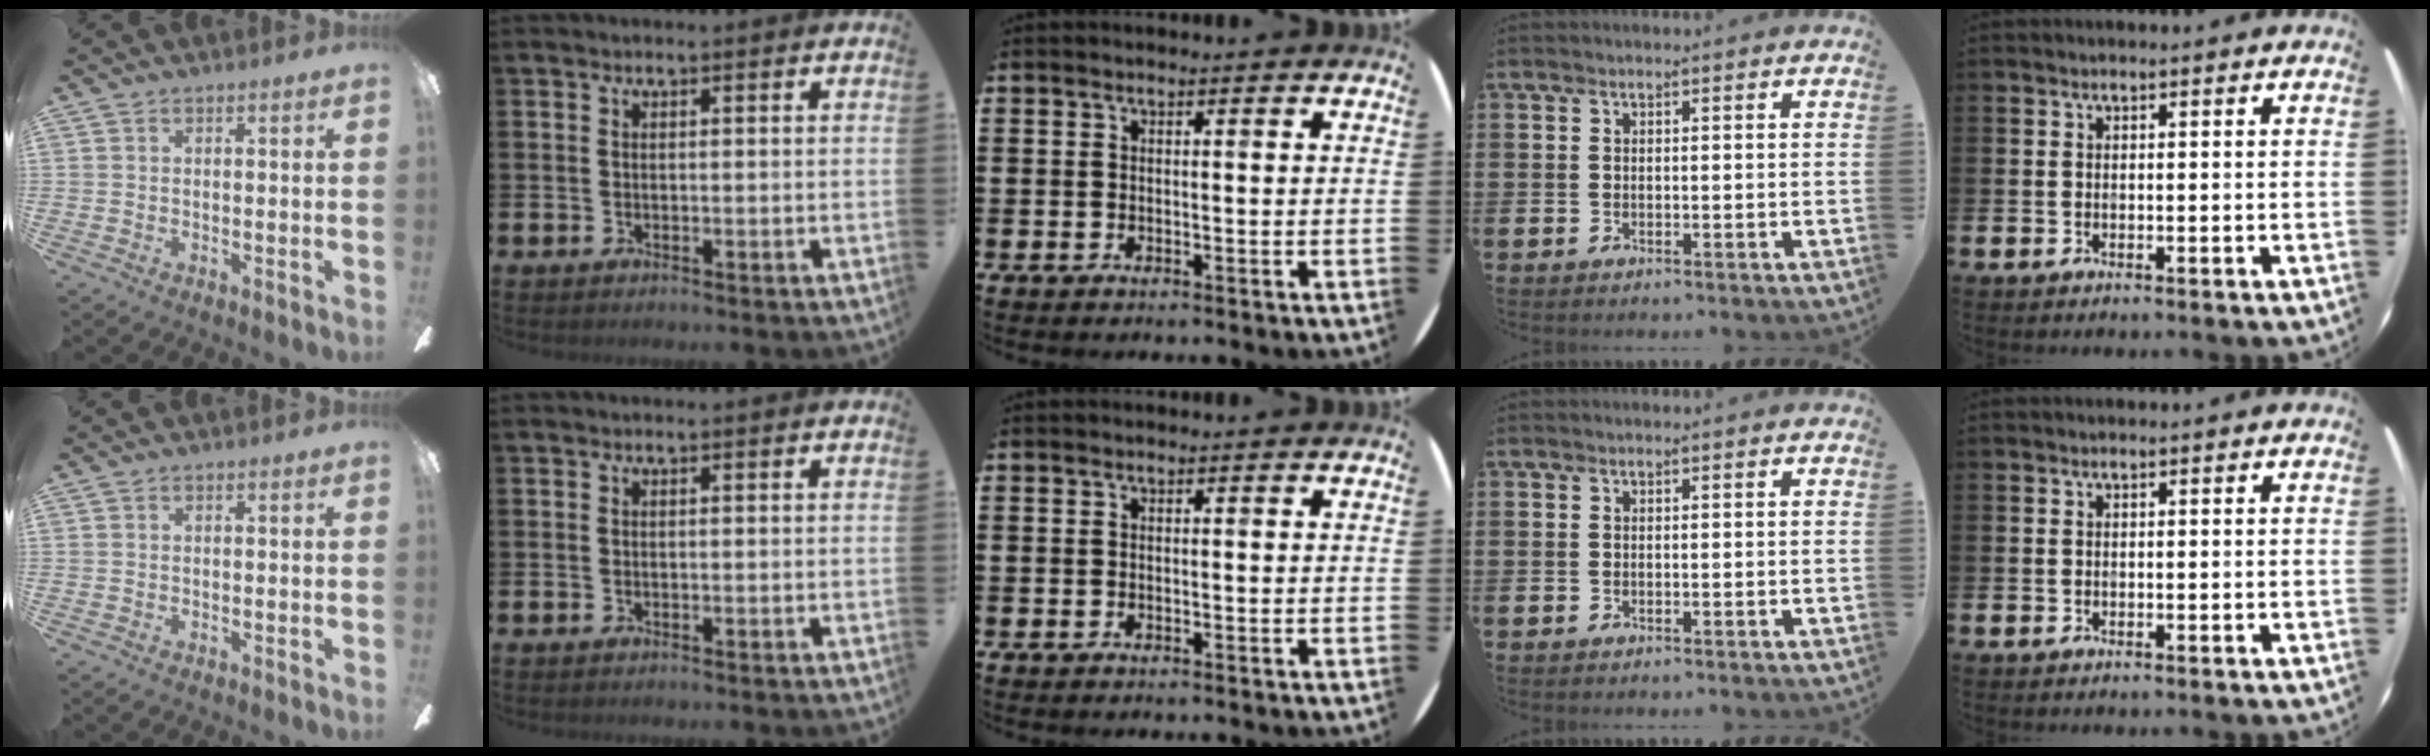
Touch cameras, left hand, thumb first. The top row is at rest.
{}